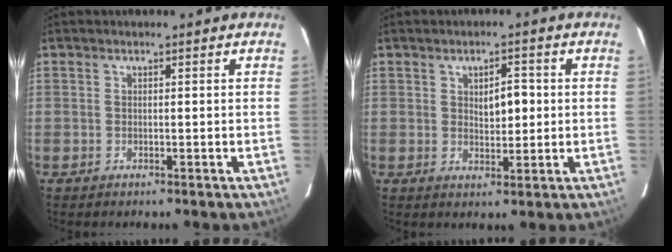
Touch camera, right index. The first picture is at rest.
{"total": 3.9, "force": [0.6, 1.8, 3.4], "torque": [-0.052, 0.002, 0.014]}